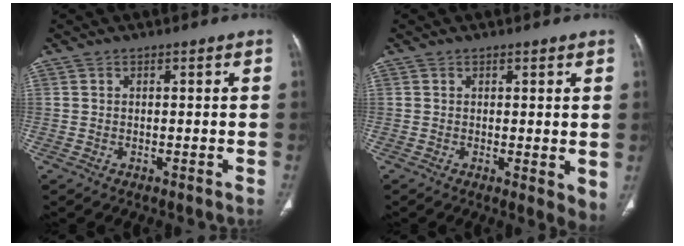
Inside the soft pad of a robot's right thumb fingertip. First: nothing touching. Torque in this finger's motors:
{"motor_torque": [-0.42, 0.35, -0.08, -0.07, 0.00]}